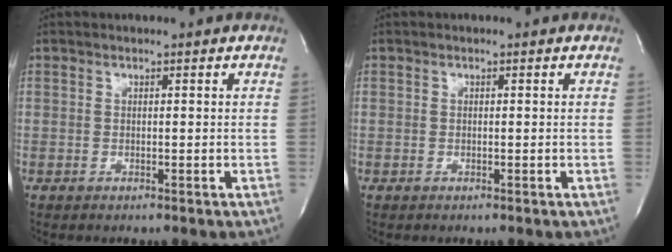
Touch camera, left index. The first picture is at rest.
{"total": 0.0}